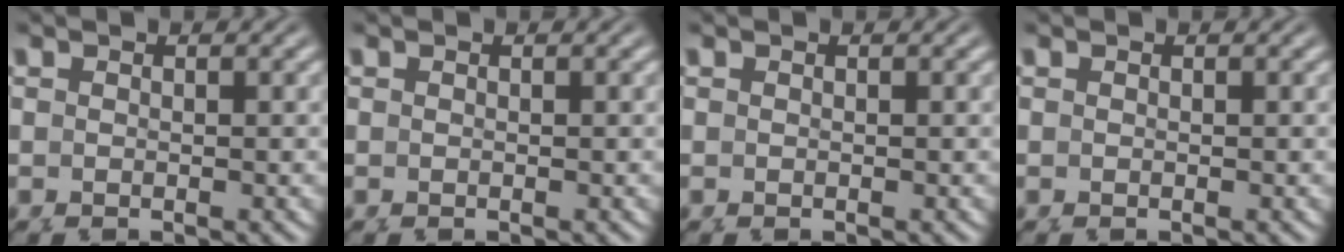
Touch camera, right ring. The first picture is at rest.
{"total": 0.0}
{"total": 0.0}
{"total": 0.0}